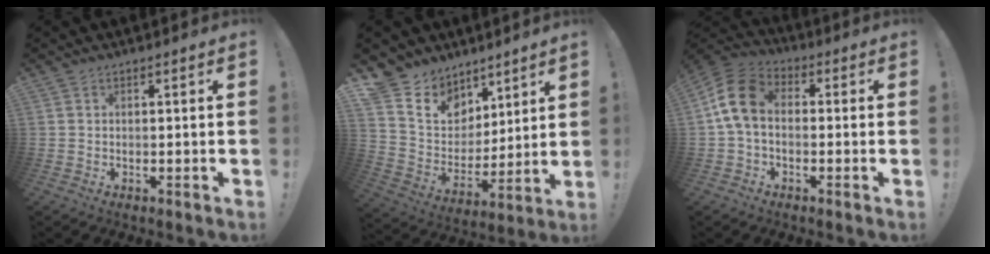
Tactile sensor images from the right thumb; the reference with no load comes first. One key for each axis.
{"total": 11.0, "fx": 7.2, "fy": 8.1, "fz": 1.7, "tx": -0.045, "ty": -0.059, "tz": 0.146}
{"total": 11.3, "fx": 0.5, "fy": 7.7, "fz": 8.3, "tx": -0.158, "ty": 0.026, "tz": 0.014}